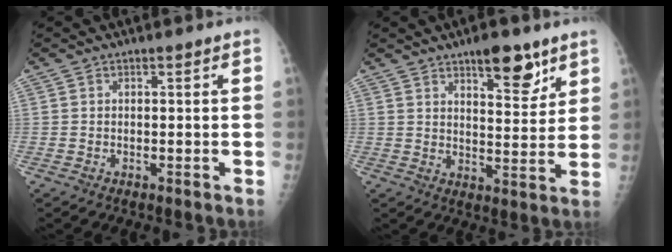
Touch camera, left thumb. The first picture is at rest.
{"total": 9.4, "force": [6.1, 3.5, 6.2], "torque": [-0.066, -0.039, 0.093]}